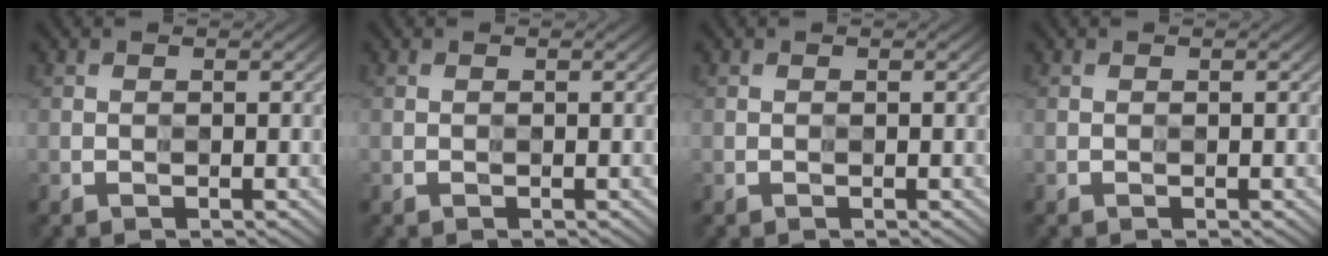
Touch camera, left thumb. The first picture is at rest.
{"total": 0.0}
{"total": 0.0}
{"total": 0.0}